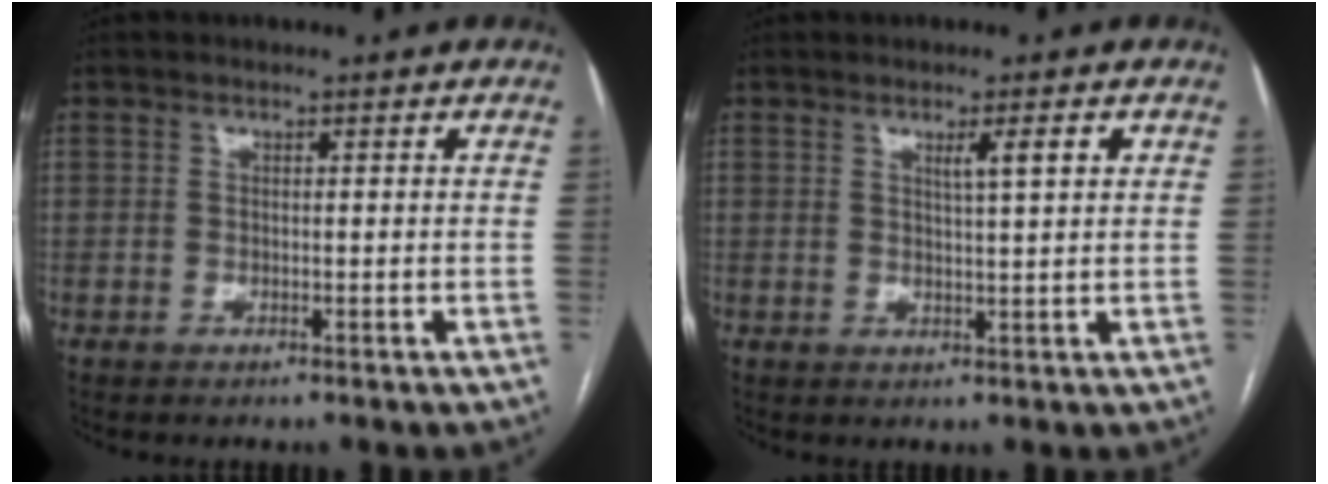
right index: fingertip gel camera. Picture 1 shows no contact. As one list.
[{"total": 3.4, "force": [1.5, 0.0, 3.0], "torque": [-0.045, -0.001, 0.024]}]